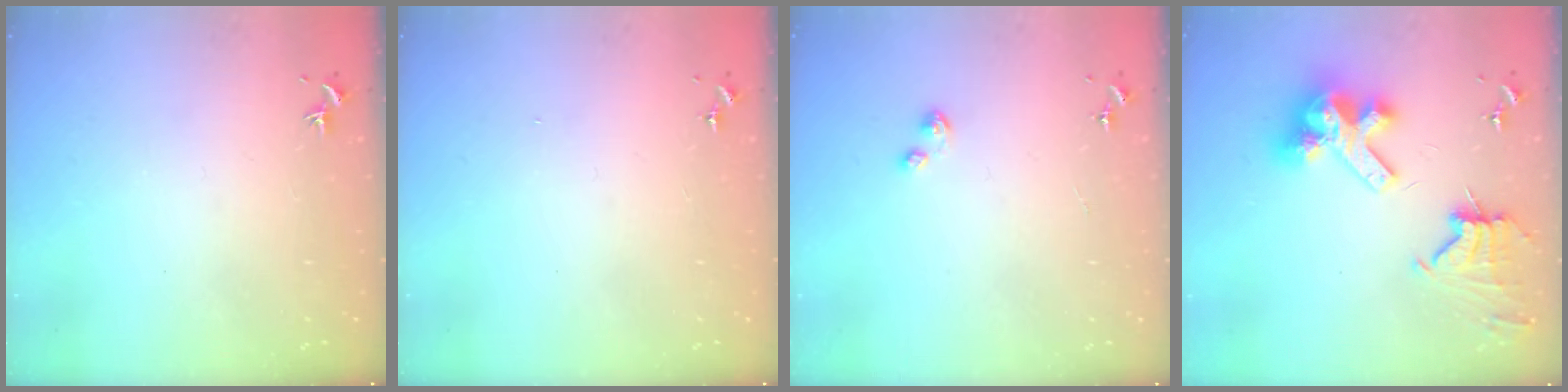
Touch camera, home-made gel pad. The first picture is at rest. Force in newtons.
{"total": 0.0}
{"total": 2.2, "press": 2.2, "slide": 0.3}
{"total": 15.4, "press": 15.3, "slide": 2.0}